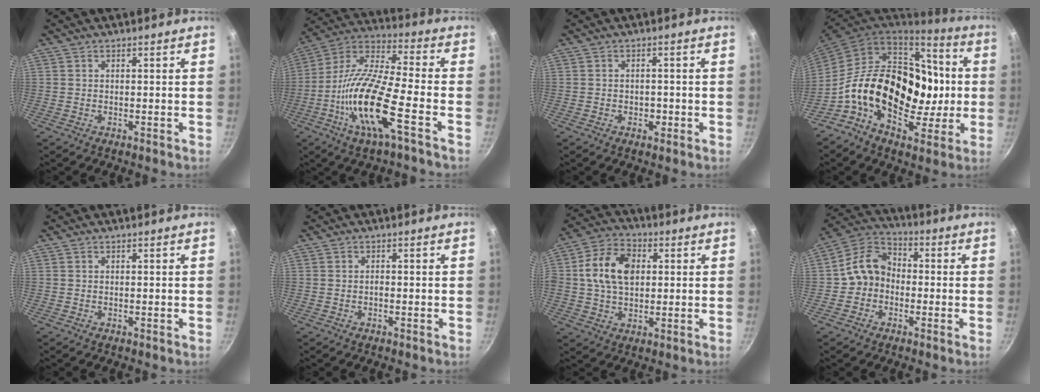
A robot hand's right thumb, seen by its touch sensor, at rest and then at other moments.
{"total": 17.5, "force": [-6.4, 3.9, 15.8], "torque": [-0.309, 0.035, -0.143]}
{"total": 2.1, "force": [-0.7, 1.6, 1.2], "torque": [-0.011, 0.005, -0.010]}
{"total": 26.5, "force": [-1.7, 18.1, 19.2], "torque": [-0.288, 0.038, -0.027]}
{"total": 0.0}
{"total": 0.6, "force": [-0.3, 0.3, 0.4], "torque": [-0.007, 0.004, -0.006]}
{"total": 12.1, "force": [1.8, 8.4, 8.5], "torque": [-0.136, 0.012, 0.019]}
{"total": 8.9, "force": [-1.3, 7.5, 4.7], "torque": [-0.051, 0.033, -0.045]}